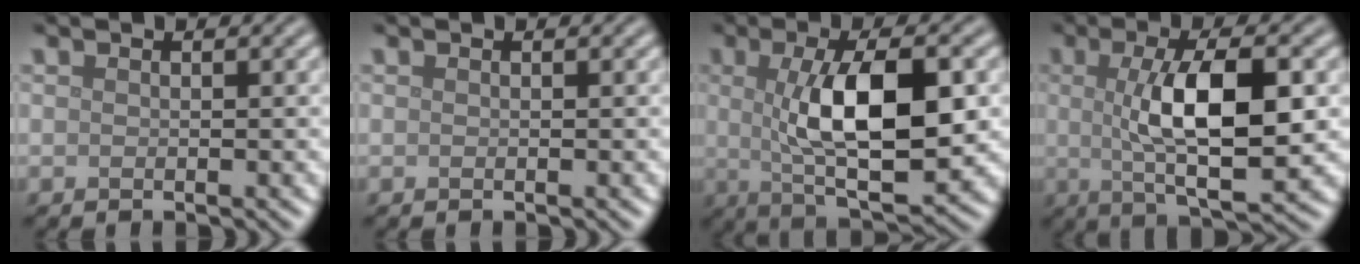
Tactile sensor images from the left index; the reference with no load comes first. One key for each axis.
{"total": 0.0}
{"total": 9.6, "fx": 0.6, "fy": 3.2, "fz": 9.0, "tx": -0.144, "ty": -0.003, "tz": 0.013}
{"total": 8.8, "fx": 0.5, "fy": 2.7, "fz": 8.3, "tx": -0.135, "ty": -0.002, "tz": 0.011}